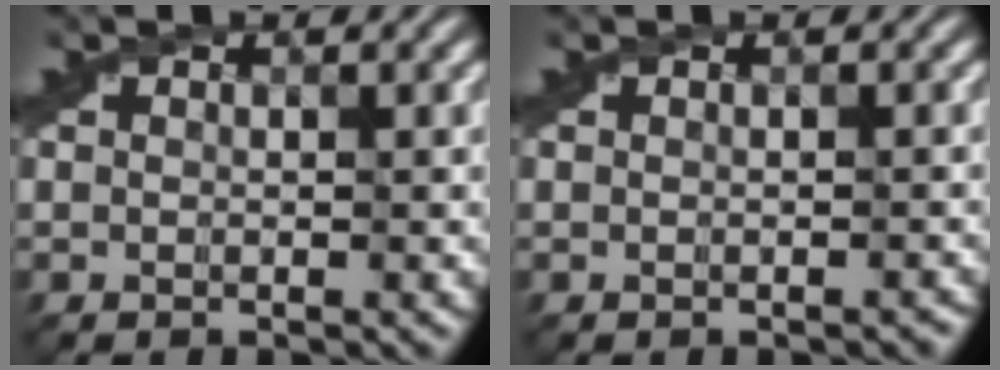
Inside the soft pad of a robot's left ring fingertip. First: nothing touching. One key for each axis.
{"total": 0.6, "fx": -0.6, "fy": 0.1, "fz": 0.2, "tx": -0.005, "ty": -0.005, "tz": -0.010}